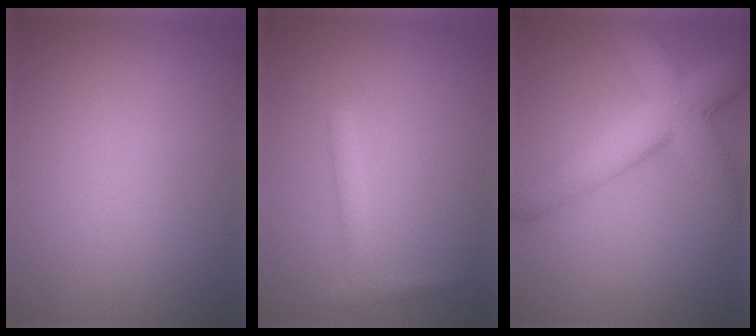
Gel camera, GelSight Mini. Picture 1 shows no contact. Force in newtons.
{"total": 1.6, "press": 1.6, "slide": 0.1}
{"total": 8.0, "press": 8.0, "slide": 0.2}